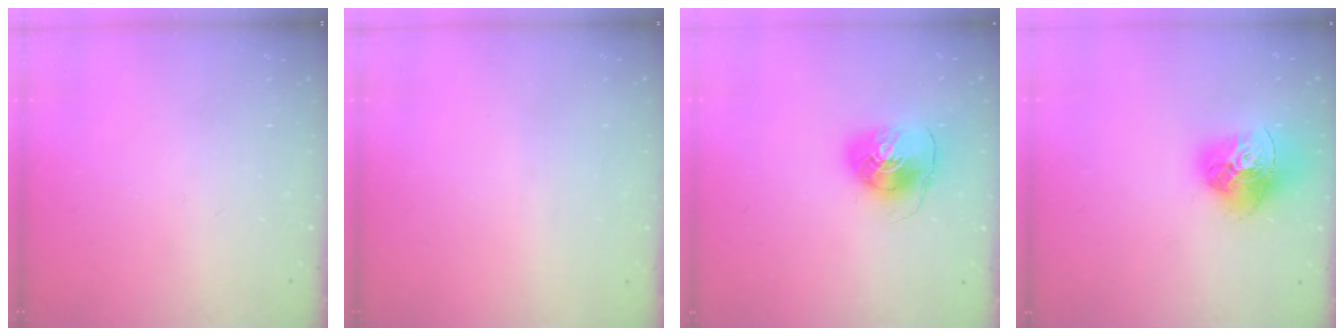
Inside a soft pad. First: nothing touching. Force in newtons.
{"total": 0.9, "press": 0.9, "slide": 0.1}
{"total": 8.5, "press": 8.4, "slide": 0.7}
{"total": 17.4, "press": 17.3, "slide": 1.7}